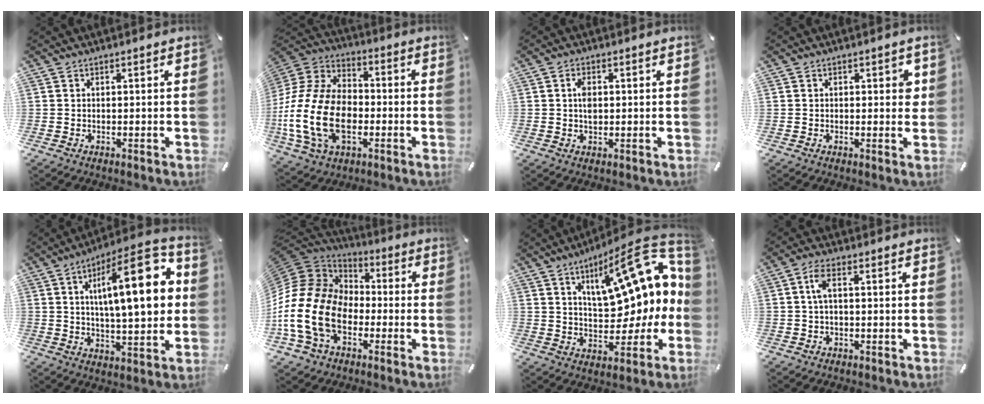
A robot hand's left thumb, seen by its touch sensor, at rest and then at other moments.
{"total": 21.2, "force": [-5.5, 14.4, 14.6], "torque": [-0.328, 0.025, -0.095]}
{"total": 3.3, "force": [0.4, 2.0, 2.6], "torque": [-0.047, 0.002, 0.004]}
{"total": 2.5, "force": [0.4, 1.3, 2.1], "torque": [-0.019, -0.003, 0.001]}
{"total": 22.9, "force": [5.8, 8.2, 20.6], "torque": [-0.300, -0.017, 0.075]}
{"total": 20.2, "force": [-5.9, 14.8, 12.4], "torque": [-0.284, 0.019, -0.105]}
{"total": 20.0, "force": [9.2, 8.4, 15.6], "torque": [-0.221, -0.060, 0.146]}
{"total": 4.2, "force": [0.3, 1.7, 3.8], "torque": [-0.081, 0.007, 0.002]}